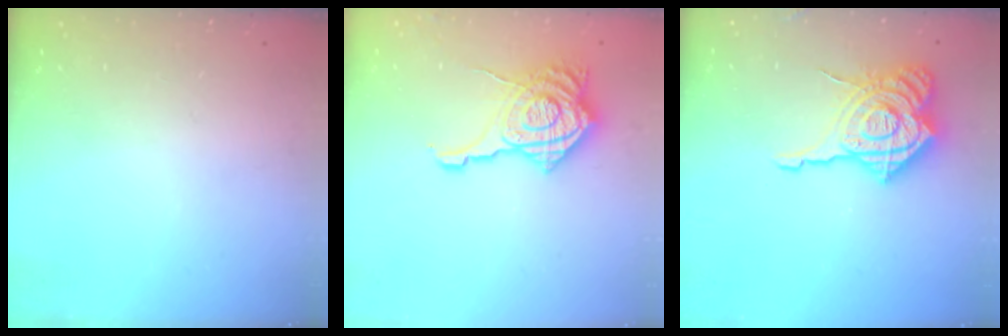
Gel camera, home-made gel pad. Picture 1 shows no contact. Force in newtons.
{"total": 15.7, "press": 15.6, "slide": 1.6}
{"total": 20.1, "press": 20.0, "slide": 2.1}